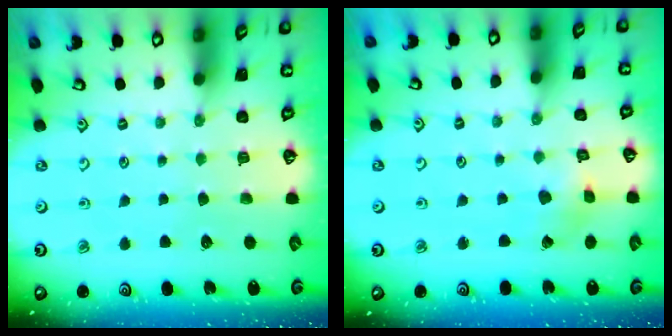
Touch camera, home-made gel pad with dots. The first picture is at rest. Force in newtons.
{"total": 2.4, "press": 2.3, "slide": 0.4}